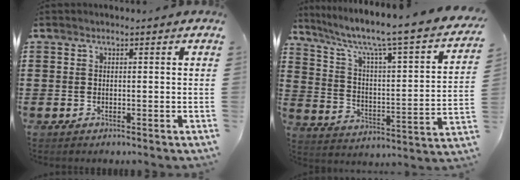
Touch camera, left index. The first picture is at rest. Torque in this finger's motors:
{"motor_torque": [0.03, -0.03, 0.07, -0.01]}